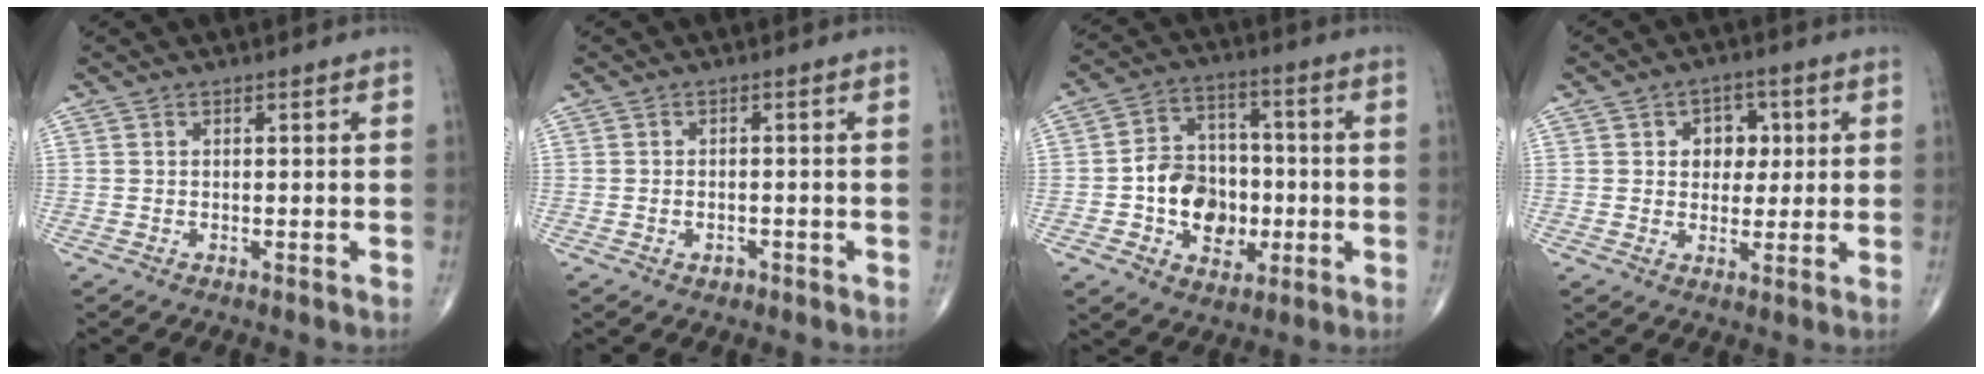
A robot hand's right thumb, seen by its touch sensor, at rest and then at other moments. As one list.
[{"total": 1.8, "force": [-0.8, 1.3, 0.9], "torque": [-0.014, 0.008, -0.008]}, {"total": 13.7, "force": [-2.4, 10.5, 8.5], "torque": [-0.086, 0.029, -0.038]}, {"total": 6.3, "force": [1.4, 4.9, 3.7], "torque": [-0.009, 0.000, 0.016]}]